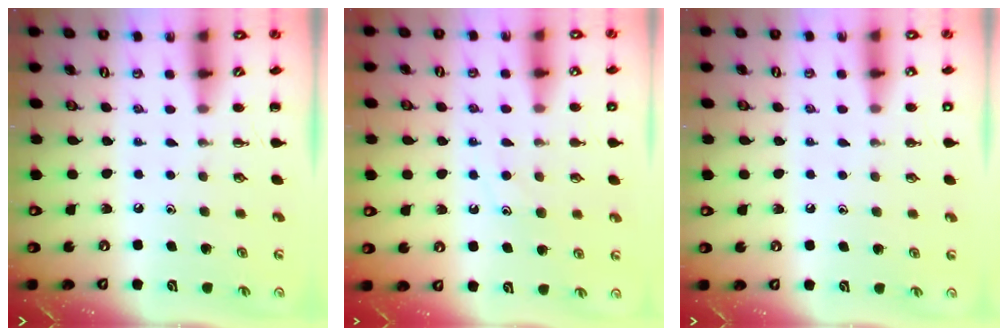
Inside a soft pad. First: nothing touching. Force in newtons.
{"total": 9.5, "press": 9.5, "slide": 0.7}
{"total": 2.1, "press": 2.0, "slide": 0.6}